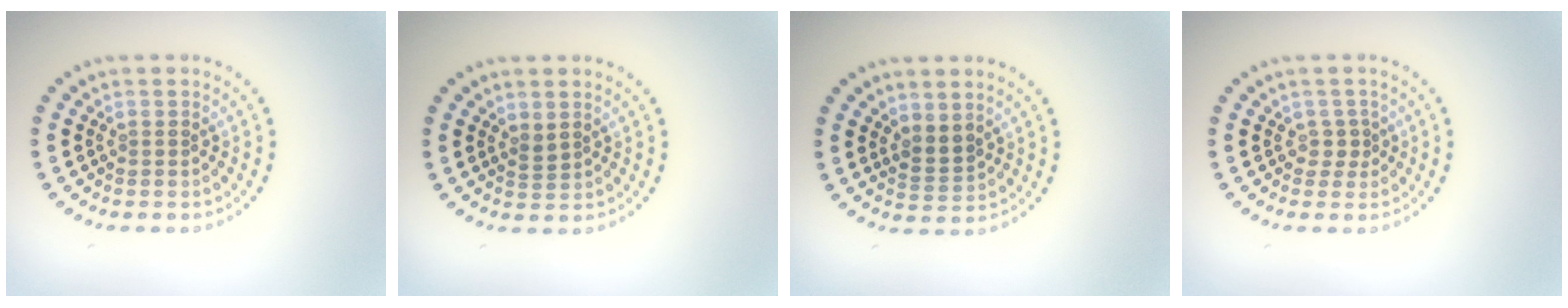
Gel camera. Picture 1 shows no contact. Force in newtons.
{"total": 0.9, "press": 0.7, "slide": 0.5}
{"total": 2.0, "press": 1.6, "slide": 1.2}
{"total": 1.4, "press": 1.0, "slide": 1.0}